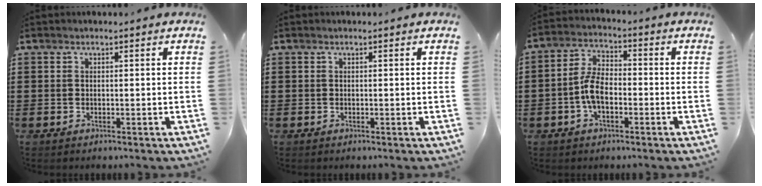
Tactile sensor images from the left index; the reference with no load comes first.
{"total": 0.0}
{"total": 6.5, "force": [-1.8, 3.2, 5.3], "torque": [-0.127, 0.001, -0.040]}